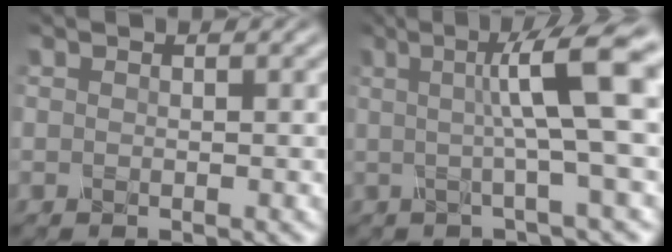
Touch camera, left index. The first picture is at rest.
{"total": 8.6, "force": [1.3, 1.2, 8.4], "torque": [-0.111, 0.011, 0.010]}